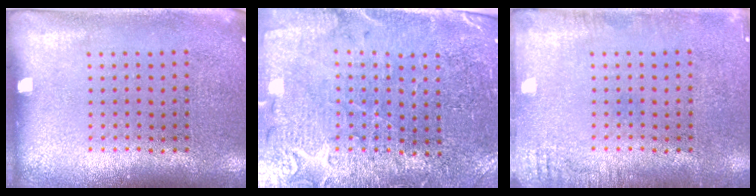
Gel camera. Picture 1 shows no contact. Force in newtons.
{"total": 3.3, "press": 3.1, "slide": 1.0}
{"total": 1.5, "press": 1.5, "slide": 0.3}